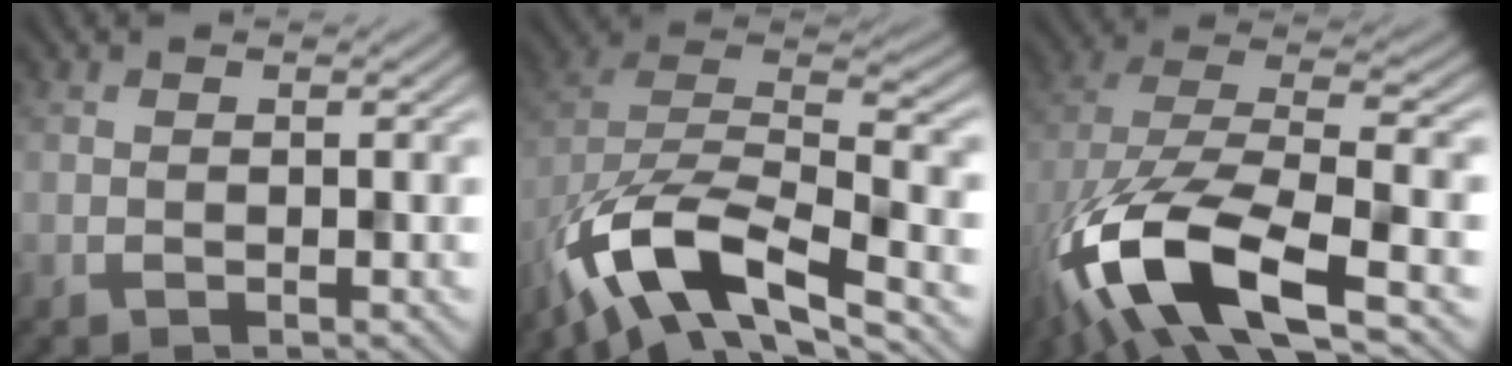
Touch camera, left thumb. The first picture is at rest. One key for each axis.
{"total": 13.5, "fx": -8.1, "fy": 5.7, "fz": 9.1, "tx": -0.193, "ty": -0.016, "tz": -0.149}
{"total": 16.1, "fx": -7.3, "fy": 7.0, "fz": 12.5, "tx": -0.294, "ty": -0.030, "tz": -0.118}